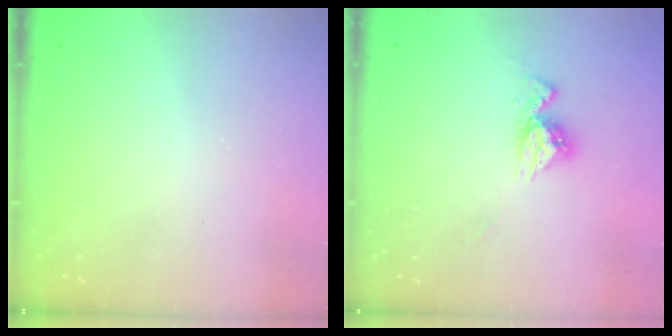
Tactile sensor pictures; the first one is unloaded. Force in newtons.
{"total": 8.7, "press": 8.6, "slide": 0.7}